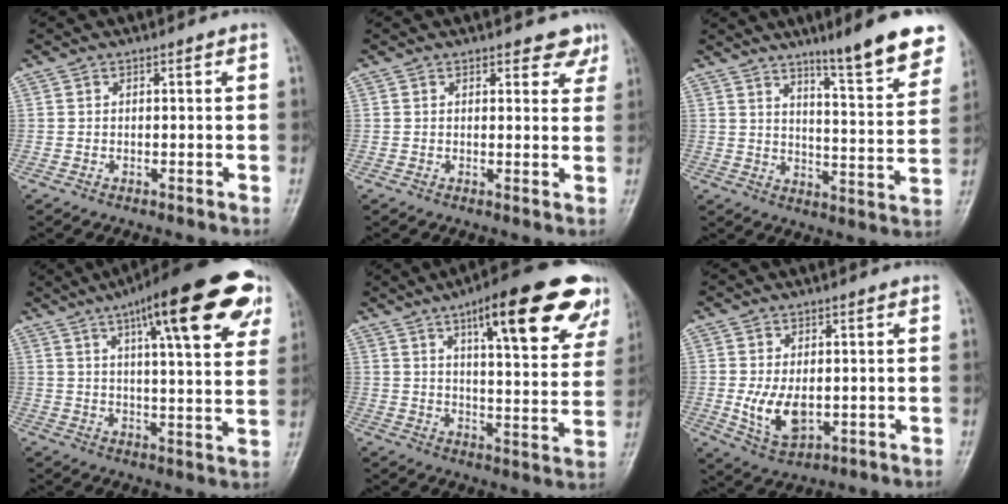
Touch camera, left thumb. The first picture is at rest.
{"total": 4.0, "force": [3.0, 2.1, 1.6], "torque": [0.012, -0.015, 0.030]}
{"total": 14.7, "force": [10.1, 1.8, 10.5], "torque": [-0.122, -0.060, 0.150]}
{"total": 20.3, "force": [10.1, 5.3, 16.8], "torque": [-0.212, -0.009, 0.135]}
{"total": 21.9, "force": [12.1, 5.9, 17.3], "torque": [-0.203, -0.032, 0.168]}
{"total": 7.4, "force": [-0.5, 4.3, 5.9], "torque": [-0.100, -0.015, 0.003]}